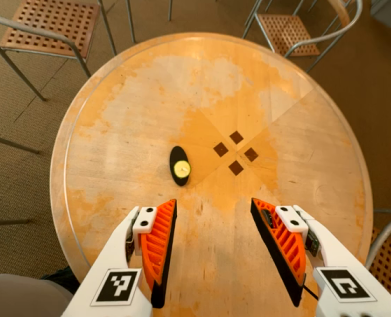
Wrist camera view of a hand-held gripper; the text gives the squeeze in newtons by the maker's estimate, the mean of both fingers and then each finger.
{"total": 0.0}